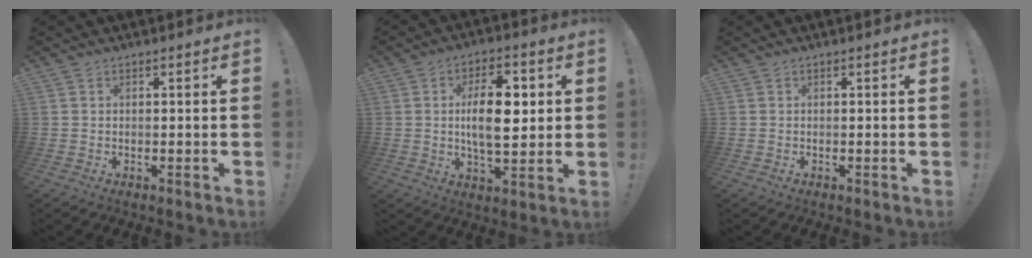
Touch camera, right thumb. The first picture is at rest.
{"total": 13.7, "force": [1.5, 6.8, 11.8], "torque": [-0.190, 0.002, 0.020]}
{"total": 0.0}